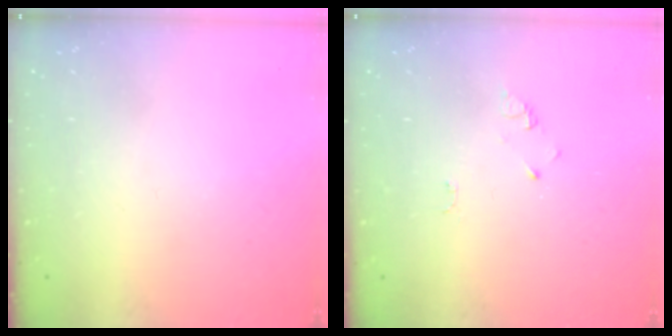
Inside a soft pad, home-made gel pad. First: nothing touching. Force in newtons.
{"total": 2.6, "press": 2.6, "slide": 0.4}